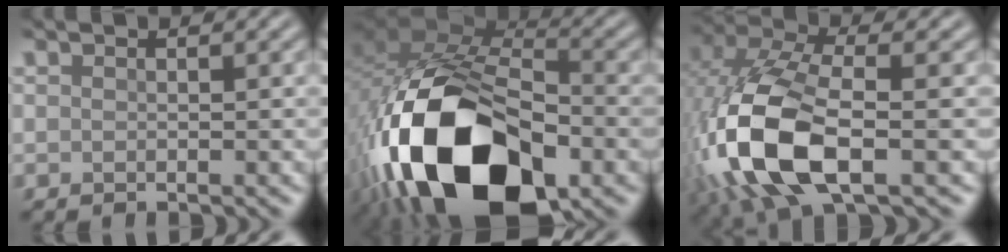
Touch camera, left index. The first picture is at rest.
{"total": 19.4, "force": [-8.1, 10.6, 14.1], "torque": [-0.274, -0.022, -0.133]}
{"total": 12.5, "force": [-3.5, 6.1, 10.3], "torque": [-0.238, -0.007, -0.068]}